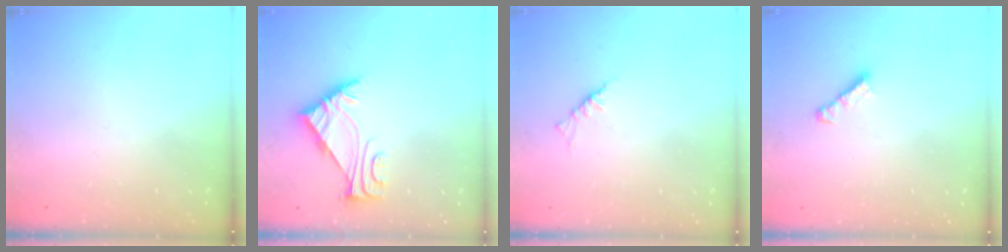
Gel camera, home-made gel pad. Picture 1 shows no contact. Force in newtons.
{"total": 5.4, "press": 5.3, "slide": 1.1}
{"total": 2.3, "press": 2.2, "slide": 0.5}
{"total": 3.0, "press": 3.0, "slide": 0.4}